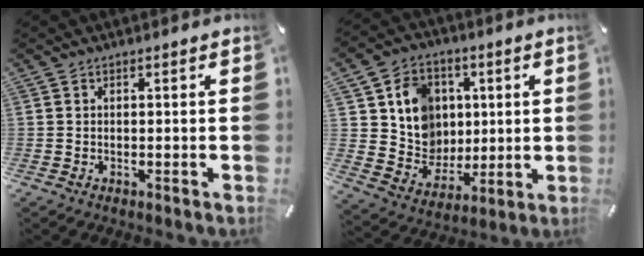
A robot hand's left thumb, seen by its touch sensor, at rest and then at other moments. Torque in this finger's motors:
{"motor_torque": [1.90, 2.07, 0.20, -0.11, 0.05]}